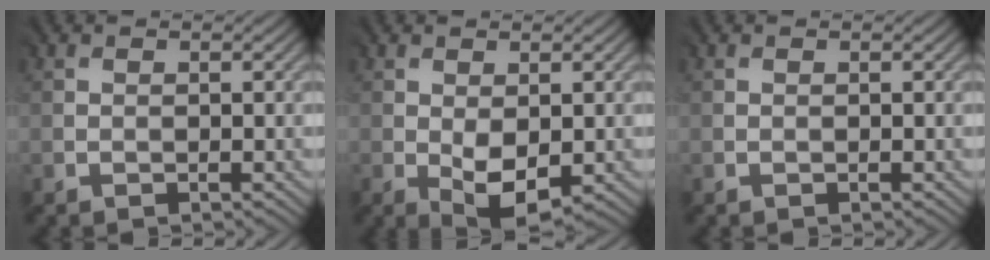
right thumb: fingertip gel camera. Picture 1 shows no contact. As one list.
[{"total": 5.1, "force": [-0.9, 2.8, 4.2], "torque": [-0.087, -0.011, -0.010]}, {"total": 0.0}]